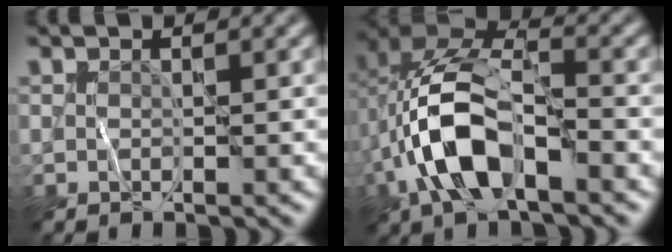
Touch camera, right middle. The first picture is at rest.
{"total": 9.2, "force": [-2.7, 4.6, 7.5], "torque": [-0.156, 0.009, -0.057]}